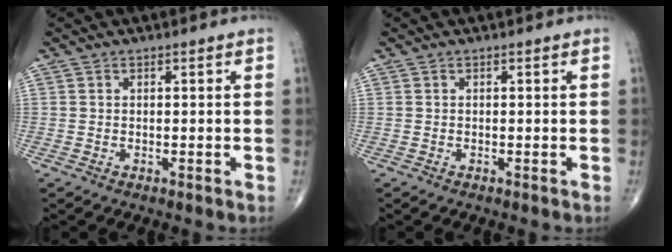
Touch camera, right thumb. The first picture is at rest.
{"total": 0.0}